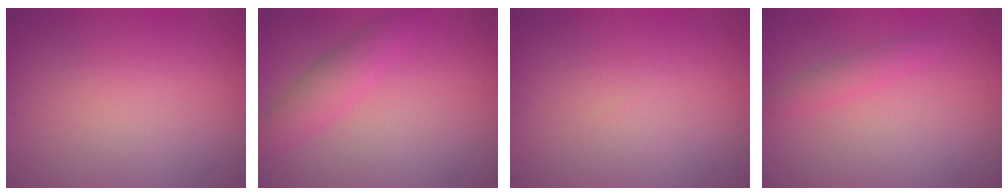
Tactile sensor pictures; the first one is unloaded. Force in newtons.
{"total": 2.5, "press": 2.5, "slide": 0.2}
{"total": 0.0}
{"total": 1.3, "press": 1.3, "slide": 0.1}